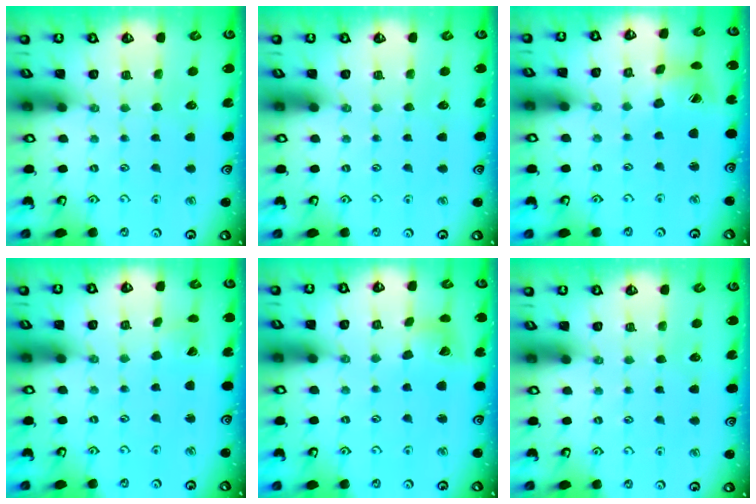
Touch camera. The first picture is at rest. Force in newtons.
{"total": 0.0}
{"total": 7.3, "press": 7.2, "slide": 0.8}
{"total": 0.0}
{"total": 7.4, "press": 7.4, "slide": 1.0}
{"total": 0.0}